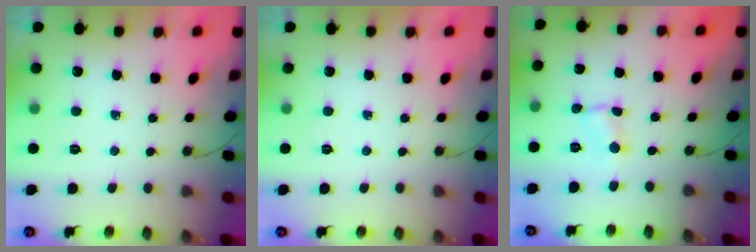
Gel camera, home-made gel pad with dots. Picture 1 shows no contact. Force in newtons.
{"total": 0.0}
{"total": 1.2, "press": 1.2, "slide": 0.2}